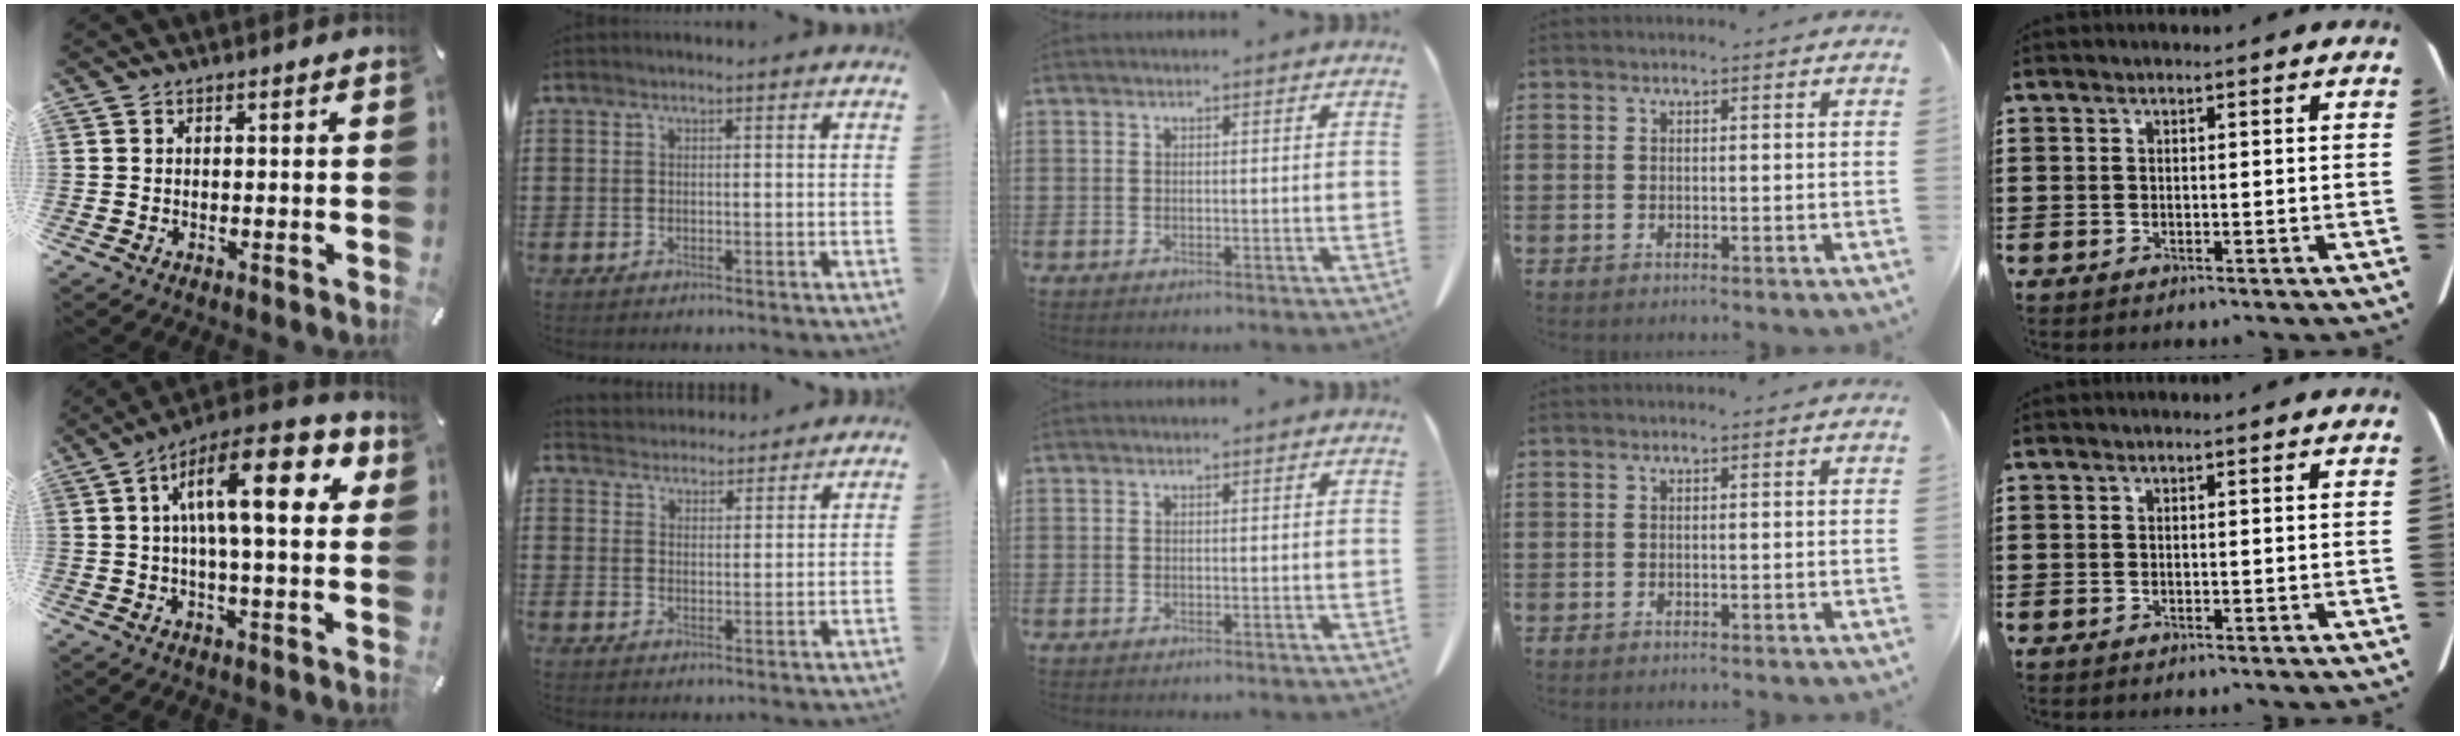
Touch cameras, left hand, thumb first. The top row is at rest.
{"thumb": {"total": 17.5, "force": [5.5, 5.3, 15.7], "torque": [-0.242, -0.016, 0.080]}, "index": {"total": 3.5, "force": [3.5, 0.4, -0.5], "torque": [-0.004, -0.014, 0.064]}}